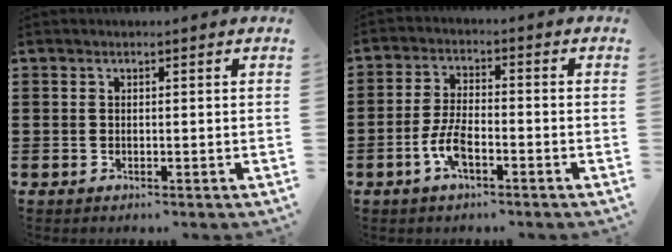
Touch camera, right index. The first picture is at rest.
{"total": 5.4, "force": [-2.4, 2.0, 4.4], "torque": [-0.107, -0.003, -0.051]}